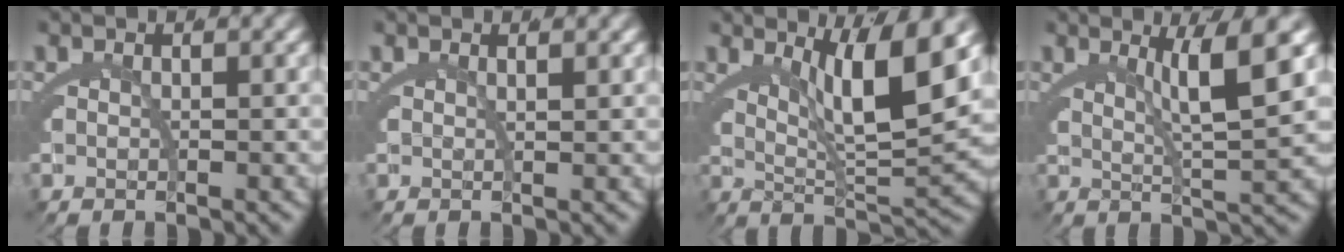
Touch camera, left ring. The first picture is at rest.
{"total": 0.8, "force": [0.6, 0.2, 0.4], "torque": [-0.012, -0.004, 0.015]}
{"total": 7.5, "force": [2.9, 1.4, 6.8], "torque": [-0.100, -0.001, 0.050]}
{"total": 5.0, "force": [2.0, 0.2, 4.6], "torque": [-0.067, -0.001, 0.039]}